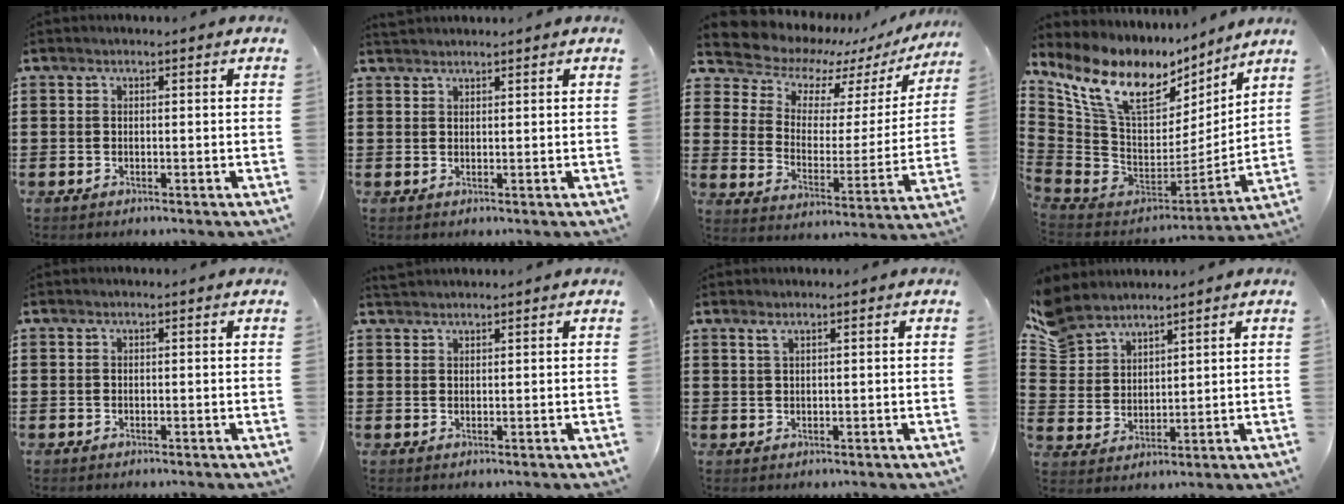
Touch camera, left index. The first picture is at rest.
{"total": 1.3, "force": [1.3, 0.2, 0.1], "torque": [-0.004, 0.000, 0.025]}
{"total": 8.2, "force": [7.6, 2.6, 1.5], "torque": [-0.070, -0.059, 0.131]}
{"total": 14.3, "force": [8.3, 7.2, 9.1], "torque": [-0.217, -0.042, 0.145]}
{"total": 0.0}
{"total": 1.5, "force": [1.5, 0.2, 0.1], "torque": [-0.005, 0.001, 0.030]}
{"total": 1.2, "force": [0.8, 0.3, 0.8], "torque": [-0.019, 0.002, 0.015]}
{"total": 5.9, "force": [5.2, 2.8, 0.5], "torque": [-0.039, -0.014, 0.100]}